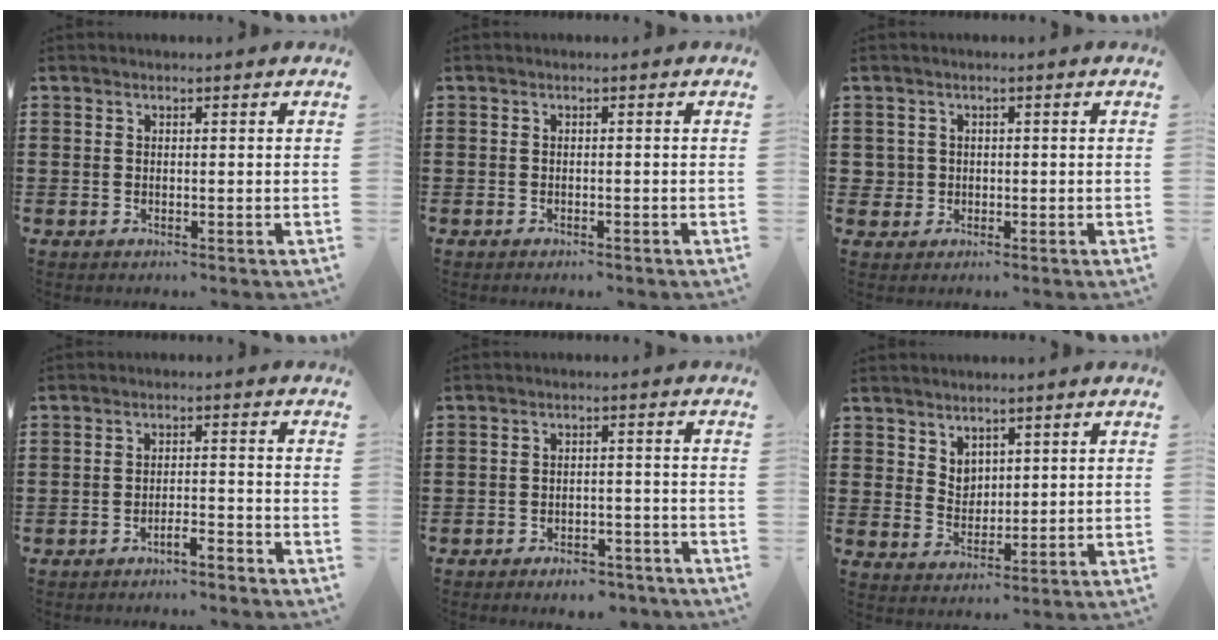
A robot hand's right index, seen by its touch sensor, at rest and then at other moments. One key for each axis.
{"total": 0.5, "fx": -0.5, "fy": 0.1, "fz": 0.1, "tx": -0.004, "ty": -0.002, "tz": -0.011}
{"total": 1.7, "fx": -0.2, "fy": 1.7, "fz": 0.1, "tx": -0.011, "ty": 0.006, "tz": -0.007}
{"total": 2.7, "fx": -2.6, "fy": 0.0, "fz": 0.9, "tx": -0.020, "ty": 0.001, "tz": -0.052}
{"total": 3.3, "fx": -3.1, "fy": 0.7, "fz": 0.6, "tx": -0.013, "ty": 0.005, "tz": -0.062}
{"total": 3.5, "fx": 2.9, "fy": 2.0, "fz": 0.3, "tx": -0.016, "ty": 0.000, "tz": 0.055}